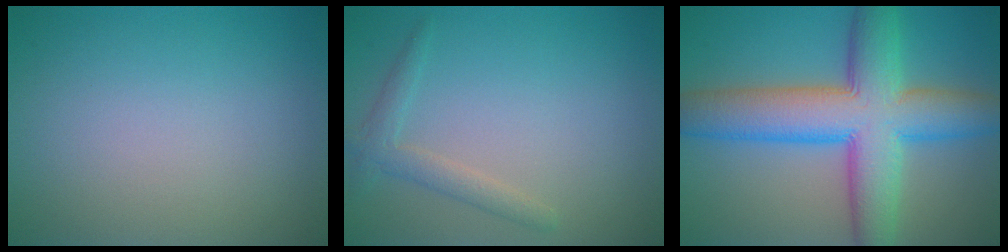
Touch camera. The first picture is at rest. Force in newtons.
{"total": 1.9, "press": 1.9, "slide": 0.1}
{"total": 10.6, "press": 10.6, "slide": 0.4}